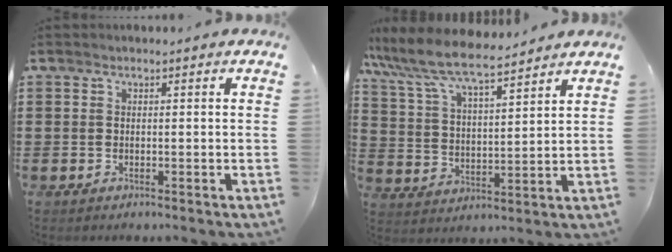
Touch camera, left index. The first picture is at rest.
{"total": 7.8, "force": [7.0, 0.8, 3.5], "torque": [-0.094, -0.034, 0.120]}